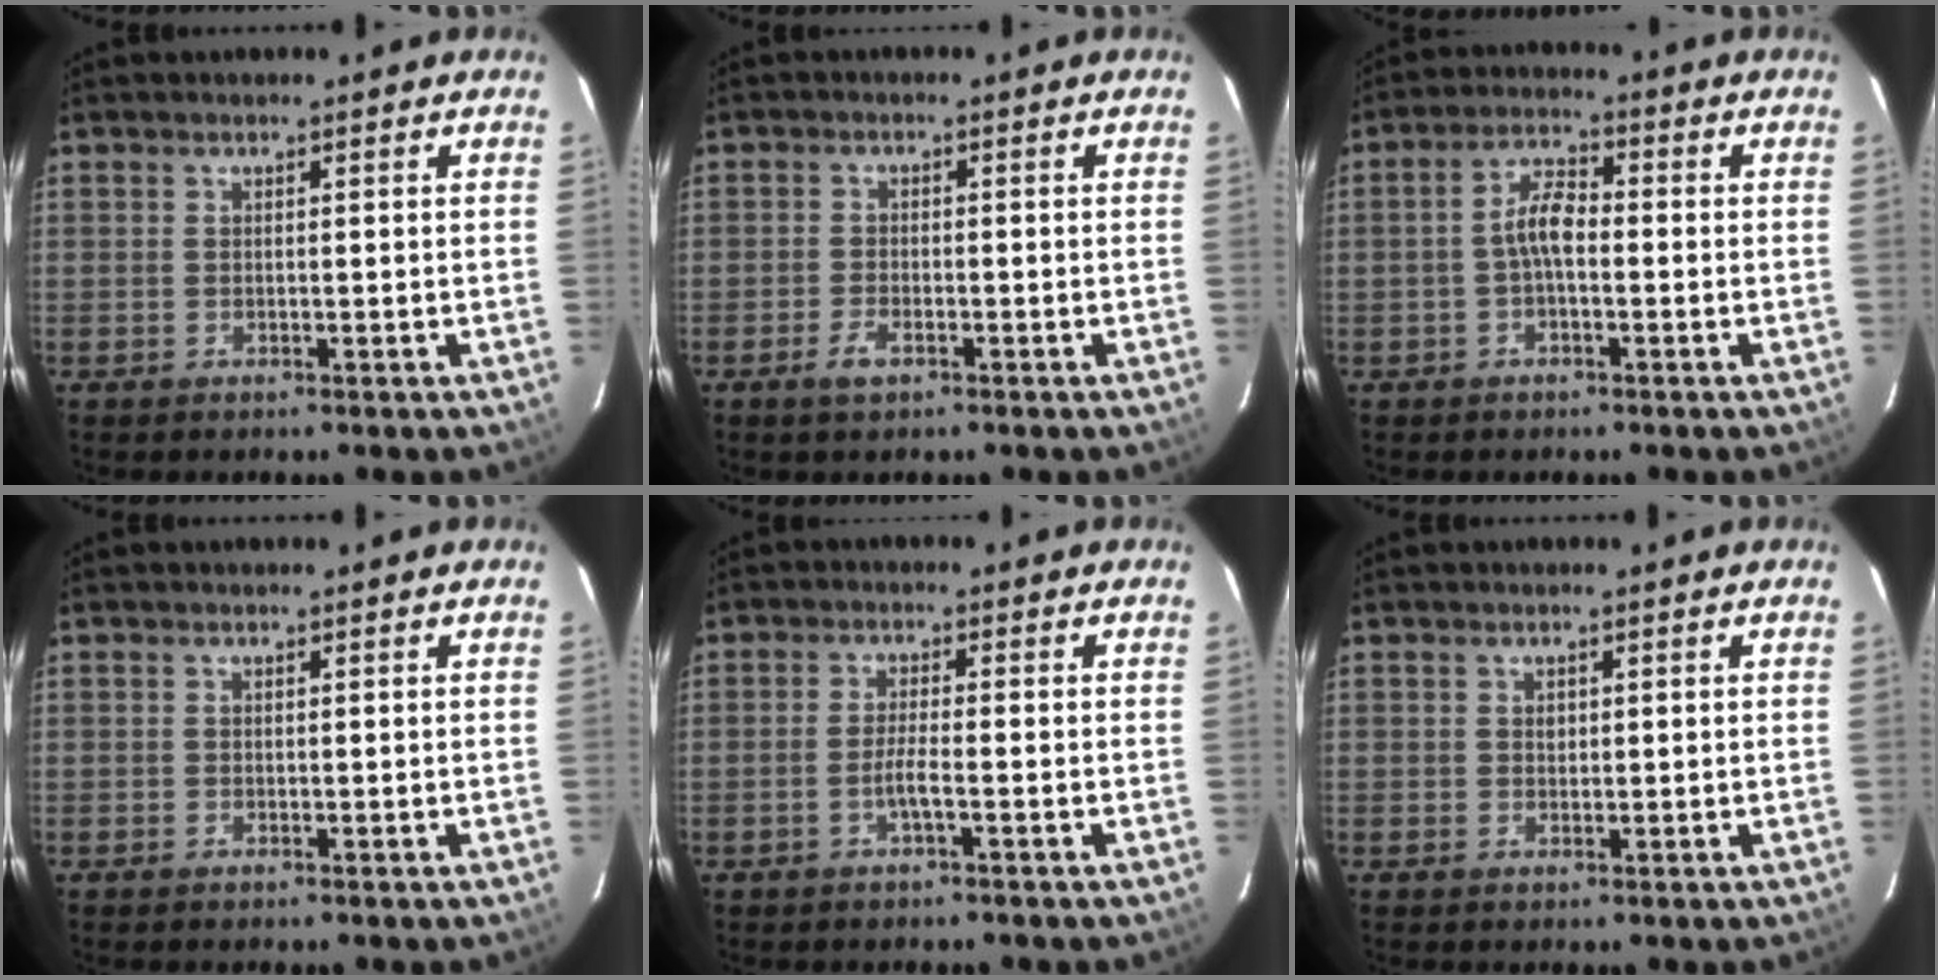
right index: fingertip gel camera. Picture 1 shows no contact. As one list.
[{"total": 3.0, "force": [-1.9, 1.3, 1.9], "torque": [-0.045, -0.001, -0.037]}, {"total": 4.8, "force": [-1.0, 2.0, 4.2], "torque": [-0.084, 0.017, -0.021]}, {"total": 0.0}, {"total": 2.5, "force": [-1.3, -0.2, 2.2], "torque": [-0.042, -0.003, -0.026]}, {"total": 0.9, "force": [0.2, 0.8, 0.3], "torque": [-0.004, 0.002, 0.004]}]